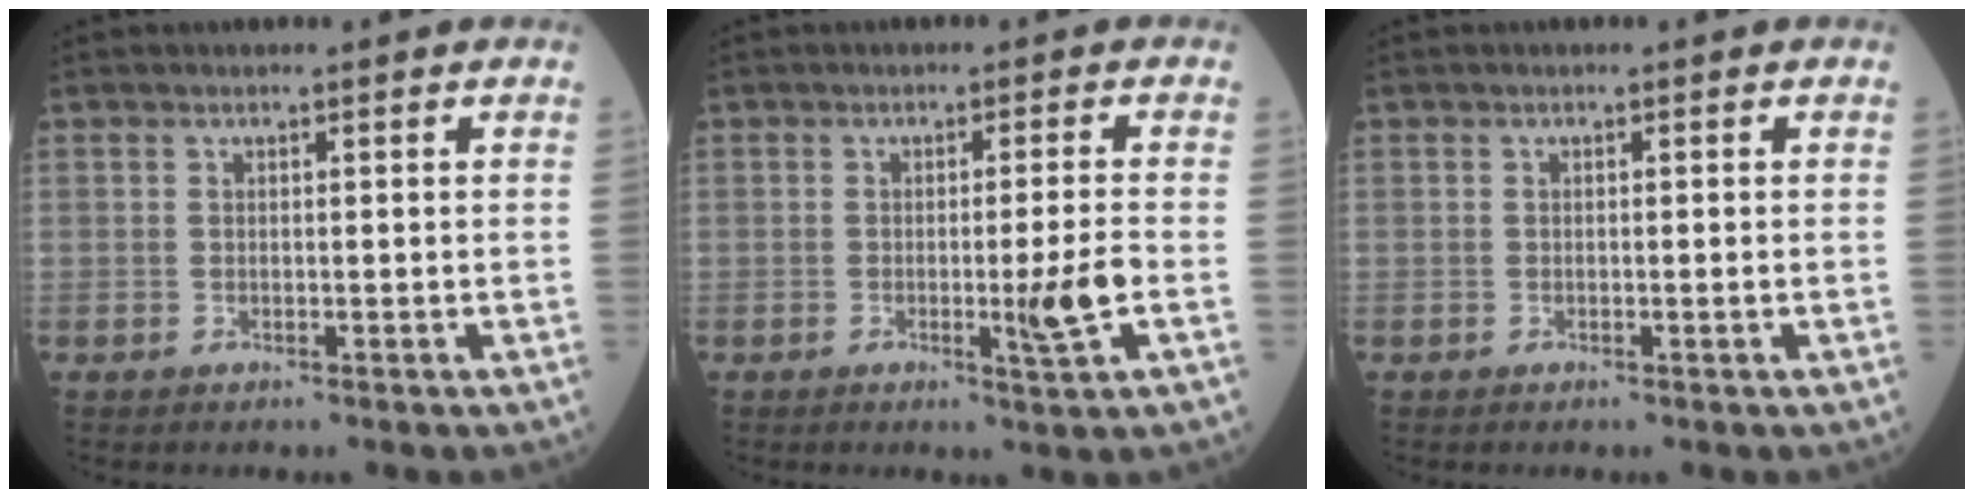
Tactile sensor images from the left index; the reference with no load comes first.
{"total": 4.9, "force": [-1.3, -0.8, 4.7], "torque": [-0.074, -0.011, -0.017]}
{"total": 0.0}